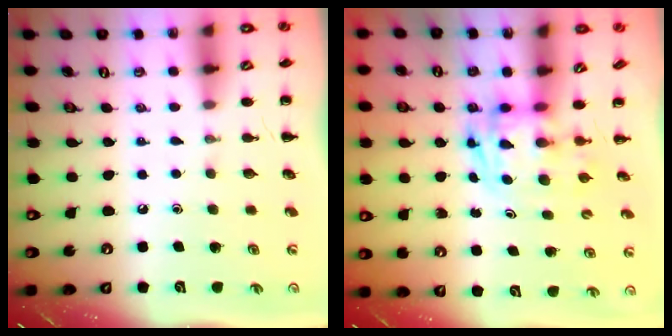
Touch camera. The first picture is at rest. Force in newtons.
{"total": 2.7, "press": 2.6, "slide": 0.5}